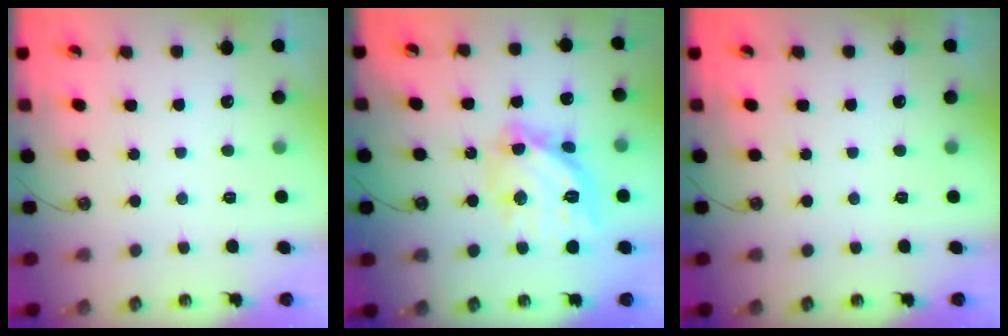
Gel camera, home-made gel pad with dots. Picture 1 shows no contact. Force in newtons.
{"total": 16.1, "press": 16.1, "slide": 1.5}
{"total": 0.0}